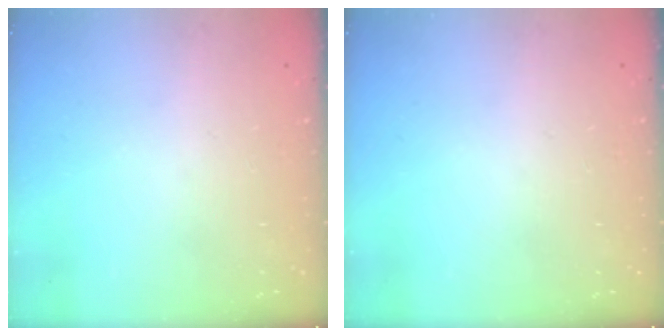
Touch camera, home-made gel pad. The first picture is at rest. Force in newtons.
{"total": 0.0}